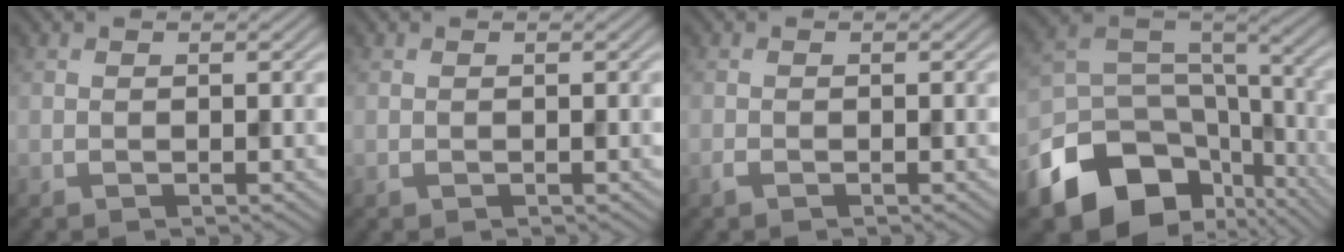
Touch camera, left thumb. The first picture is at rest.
{"total": 0.0}
{"total": 0.8, "force": [-0.5, 0.3, 0.6], "torque": [-0.015, 0.000, -0.007]}
{"total": 14.3, "force": [-8.1, 9.8, 6.6], "torque": [-0.164, -0.033, -0.138]}